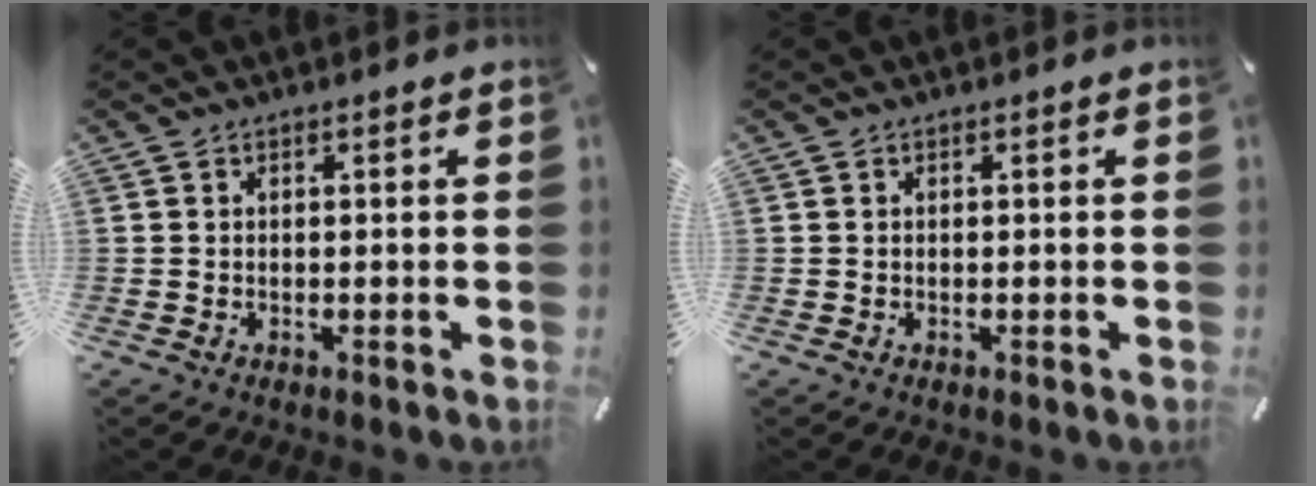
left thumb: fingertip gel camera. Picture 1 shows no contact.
{"total": 0.0}